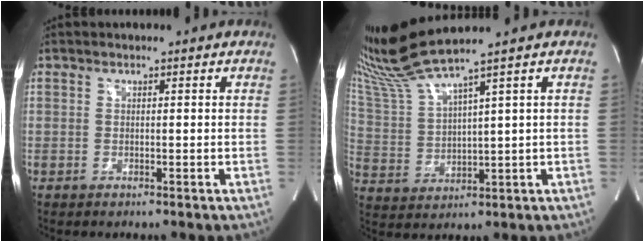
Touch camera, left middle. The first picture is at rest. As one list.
[{"total": 9.0, "force": [7.7, -2.6, 3.8], "torque": [-0.093, -0.003, 0.163]}]